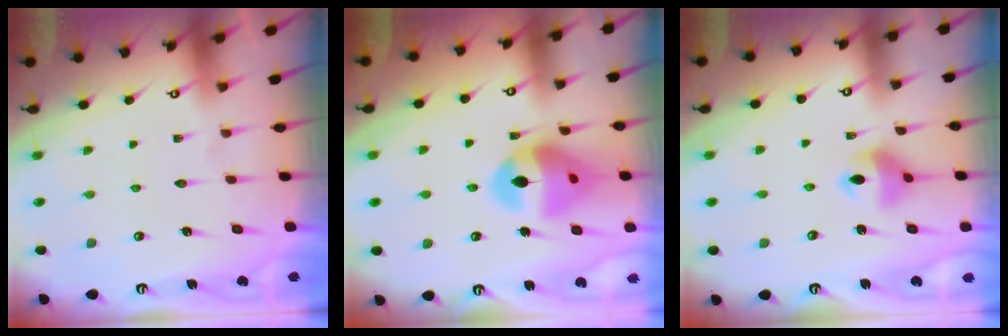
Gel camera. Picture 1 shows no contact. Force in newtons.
{"total": 15.4, "press": 15.2, "slide": 2.1}
{"total": 10.0, "press": 9.4, "slide": 3.4}